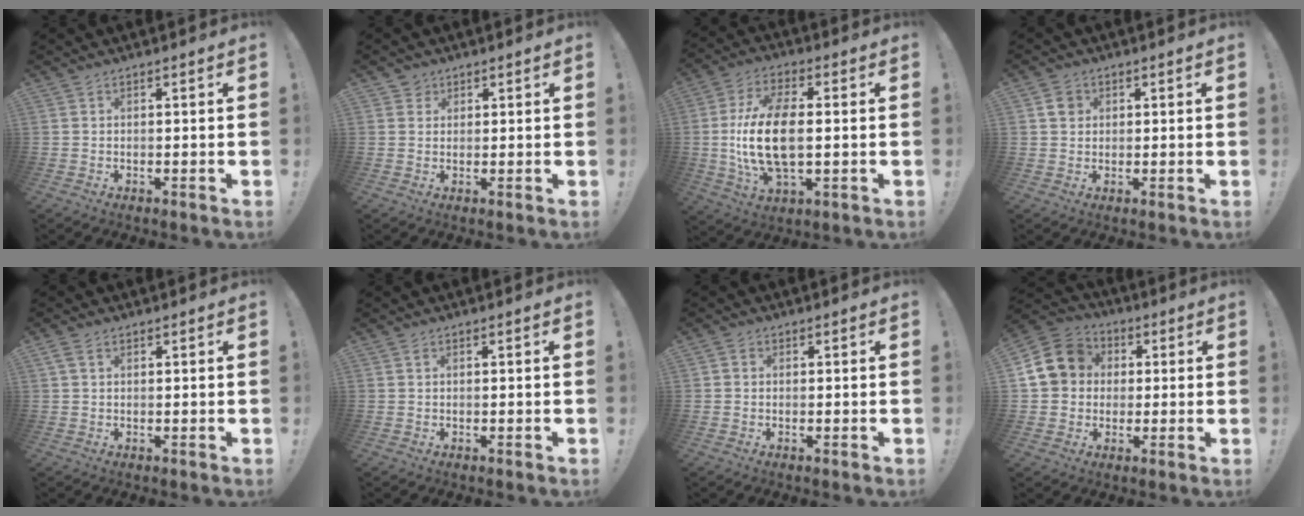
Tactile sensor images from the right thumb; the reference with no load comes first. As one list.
[{"total": 2.5, "force": [1.6, 1.9, 0.2], "torque": [-0.006, -0.002, 0.029]}, {"total": 16.9, "force": [-0.3, 8.4, 14.6], "torque": [-0.287, -0.005, -0.007]}, {"total": 3.6, "force": [1.3, 3.1, 1.3], "torque": [-0.006, -0.002, 0.022]}, {"total": 2.5, "force": [1.1, 1.5, 1.7], "torque": [-0.035, 0.004, 0.022]}, {"total": 0.7, "force": [0.3, 0.4, 0.5], "torque": [-0.013, 0.004, 0.006]}, {"total": 1.3, "force": [-0.1, 1.2, 0.4], "torque": [-0.006, 0.005, -0.003]}, {"total": 14.6, "force": [2.6, 12.8, 6.6], "torque": [-0.105, 0.007, 0.056]}]